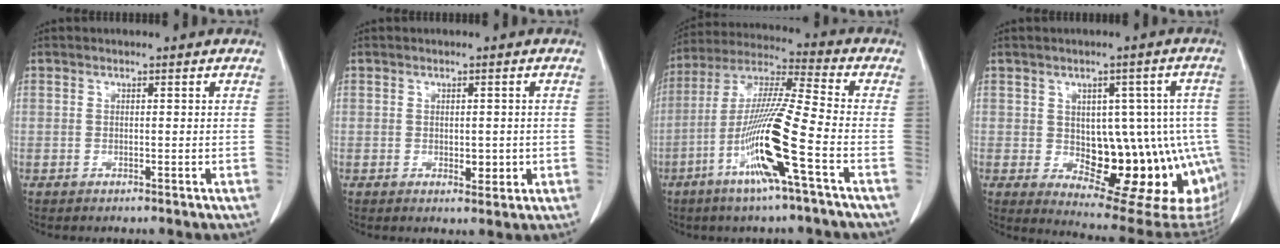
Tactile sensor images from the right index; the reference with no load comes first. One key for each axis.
{"total": 2.5, "fx": -0.3, "fy": 1.5, "fz": 2.0, "tx": -0.021, "ty": 0.000, "tz": 0.004}
{"total": 14.9, "fx": -5.8, "fy": -0.7, "fz": 13.7, "tx": -0.276, "ty": -0.011, "tz": -0.115}
{"total": 17.5, "fx": -3.3, "fy": 8.2, "fz": 15.1, "tx": -0.129, "ty": 0.022, "tz": -0.015}